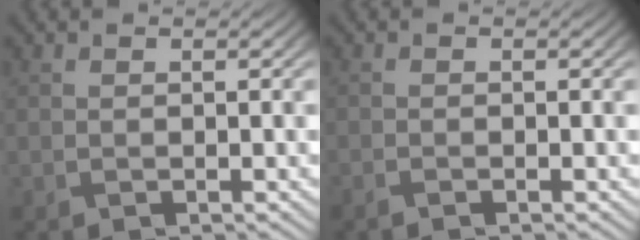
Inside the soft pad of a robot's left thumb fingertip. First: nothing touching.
{"total": 0.9, "force": [-0.8, 0.1, 0.4], "torque": [-0.009, -0.002, -0.016]}